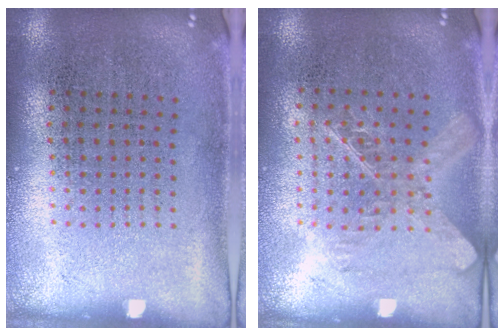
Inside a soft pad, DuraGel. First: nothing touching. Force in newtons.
{"total": 1.6, "press": 1.4, "slide": 0.8}